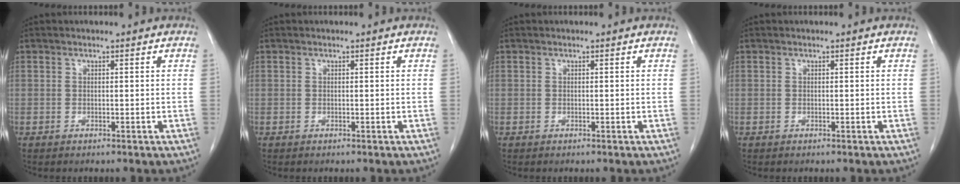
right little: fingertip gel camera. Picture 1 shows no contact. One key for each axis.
{"total": 0.0}
{"total": 0.0}
{"total": 0.0}